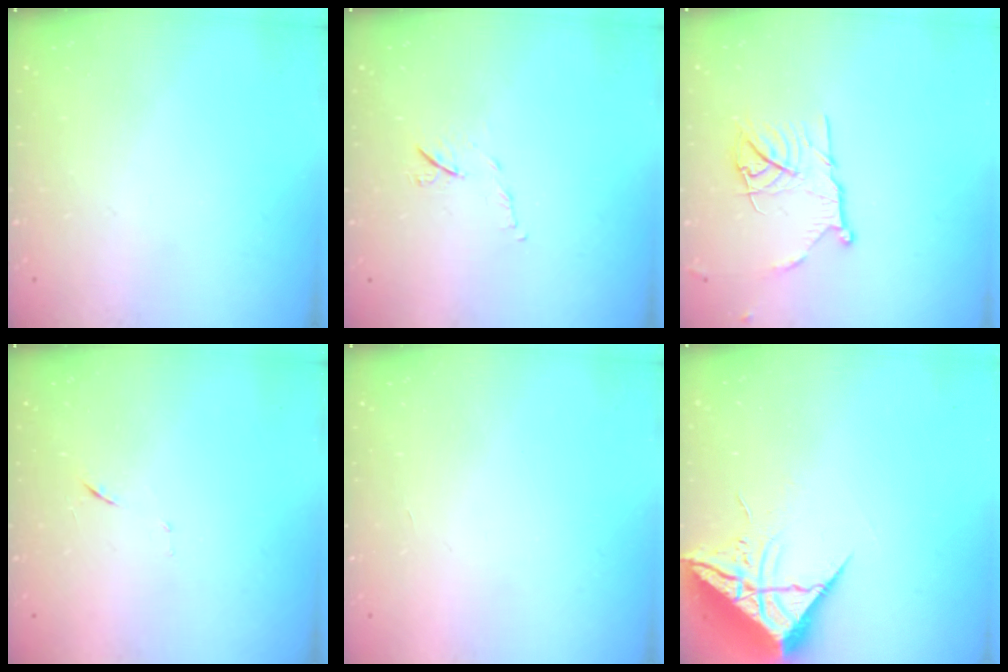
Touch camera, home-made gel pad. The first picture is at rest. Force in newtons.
{"total": 7.0, "press": 7.0, "slide": 0.7}
{"total": 12.8, "press": 12.8, "slide": 1.1}
{"total": 6.7, "press": 6.6, "slide": 0.6}
{"total": 1.6, "press": 1.6, "slide": 0.1}
{"total": 10.4, "press": 10.4, "slide": 0.8}